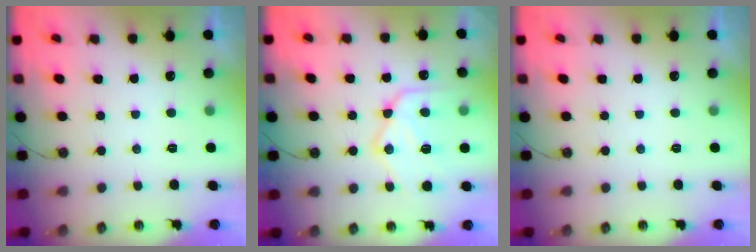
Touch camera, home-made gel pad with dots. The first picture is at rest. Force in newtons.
{"total": 14.5, "press": 14.5, "slide": 0.7}
{"total": 0.0}